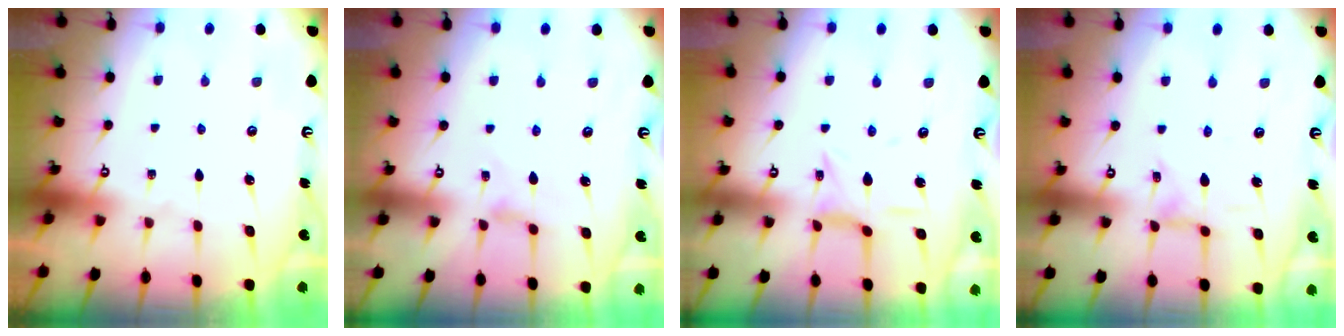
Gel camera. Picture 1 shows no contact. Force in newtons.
{"total": 1.4, "press": 1.3, "slide": 0.4}
{"total": 5.3, "press": 5.3, "slide": 0.3}
{"total": 0.9, "press": 0.9, "slide": 0.2}